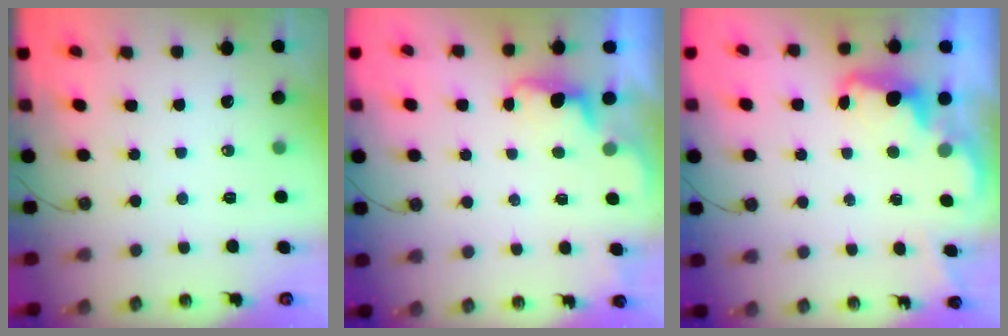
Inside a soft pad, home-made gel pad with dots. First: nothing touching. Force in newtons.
{"total": 1.6, "press": 1.3, "slide": 0.8}
{"total": 2.3, "press": 2.2, "slide": 0.7}